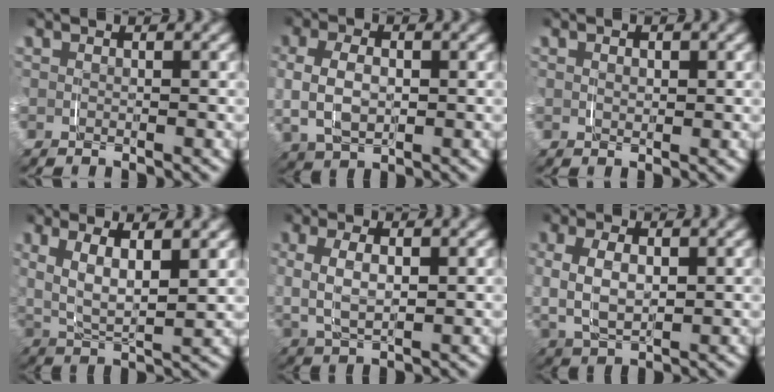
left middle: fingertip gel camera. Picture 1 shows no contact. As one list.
[{"total": 6.1, "force": [0.4, 4.4, 4.1], "torque": [-0.098, -0.002, 0.013]}, {"total": 0.9, "force": [0.3, 0.6, 0.7], "torque": [-0.010, -0.004, 0.009]}, {"total": 5.7, "force": [1.3, 2.8, 4.8], "torque": [-0.099, -0.008, 0.027]}, {"total": 4.7, "force": [0.6, 2.9, 3.7], "torque": [-0.090, 0.000, 0.017]}, {"total": 5.8, "force": [0.6, 4.0, 4.2], "torque": [-0.101, -0.004, 0.018]}]